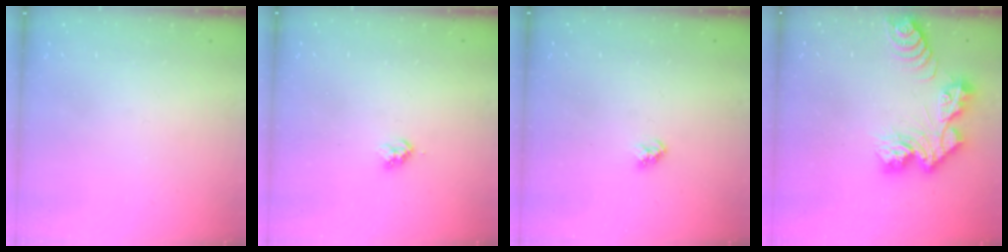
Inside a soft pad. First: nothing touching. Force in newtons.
{"total": 3.1, "press": 3.1, "slide": 0.4}
{"total": 3.2, "press": 3.1, "slide": 0.3}
{"total": 13.2, "press": 13.2, "slide": 1.2}